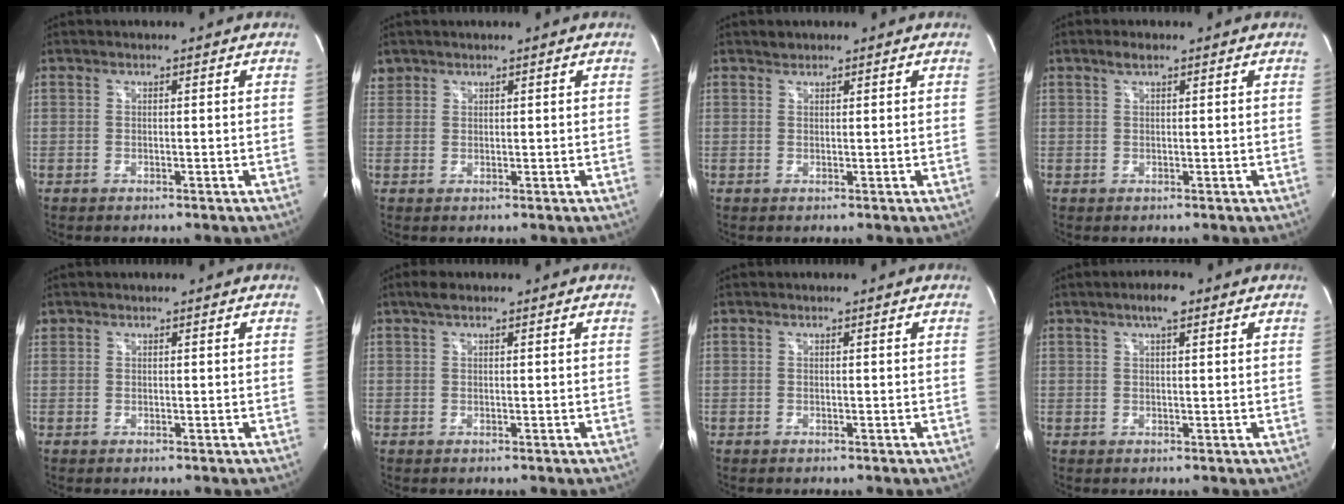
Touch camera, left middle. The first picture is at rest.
{"total": 1.7, "force": [1.4, 1.0, -0.1], "torque": [0.005, 0.012, 0.026]}
{"total": 0.9, "force": [0.8, 0.3, 0.0], "torque": [-0.003, 0.002, 0.013]}
{"total": 1.4, "force": [1.0, 0.4, 0.9], "torque": [-0.019, 0.007, 0.019]}
{"total": 0.7, "force": [0.5, 0.5, 0.0], "torque": [0.000, 0.010, 0.009]}
{"total": 2.2, "force": [1.5, 0.6, 1.5], "torque": [-0.033, 0.016, 0.026]}
{"total": 0.0}
{"total": 3.2, "force": [1.9, 0.6, 2.5], "torque": [-0.048, 0.009, 0.032]}